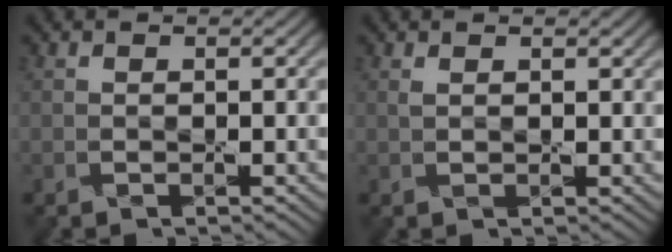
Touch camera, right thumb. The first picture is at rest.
{"total": 1.1, "force": [0.7, 0.4, 0.7], "torque": [-0.020, -0.001, 0.015]}